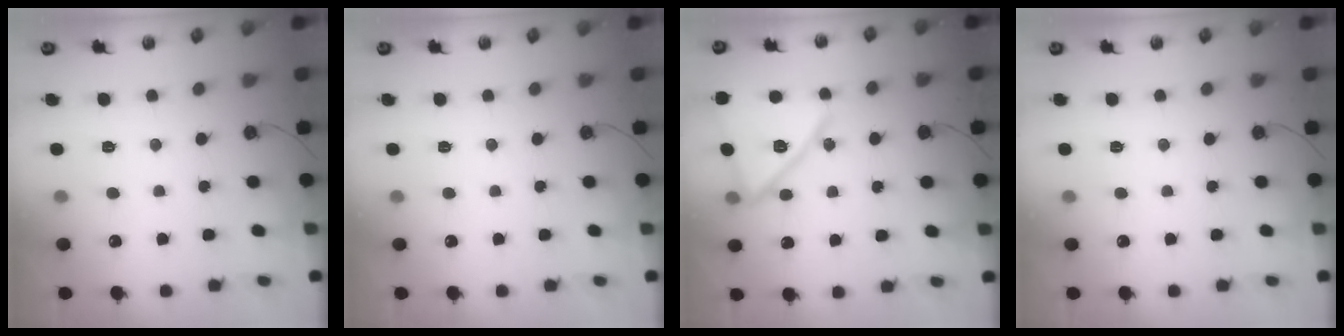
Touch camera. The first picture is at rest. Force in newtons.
{"total": 0.0}
{"total": 17.4, "press": 17.3, "slide": 1.3}
{"total": 0.0}